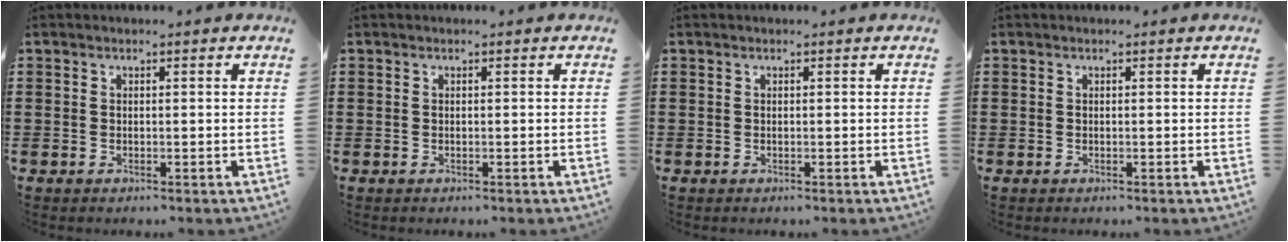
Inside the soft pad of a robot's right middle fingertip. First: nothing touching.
{"total": 0.0}
{"total": 0.0}
{"total": 0.0}